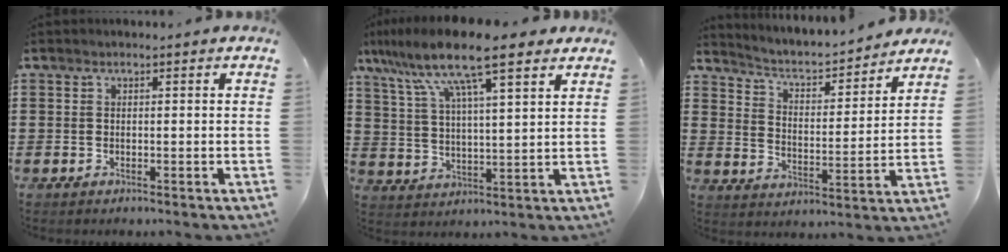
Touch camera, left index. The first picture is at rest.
{"total": 12.3, "force": [9.0, 1.9, 8.1], "torque": [-0.175, -0.023, 0.154]}
{"total": 3.5, "force": [3.2, 0.8, 1.3], "torque": [-0.045, -0.027, 0.044]}